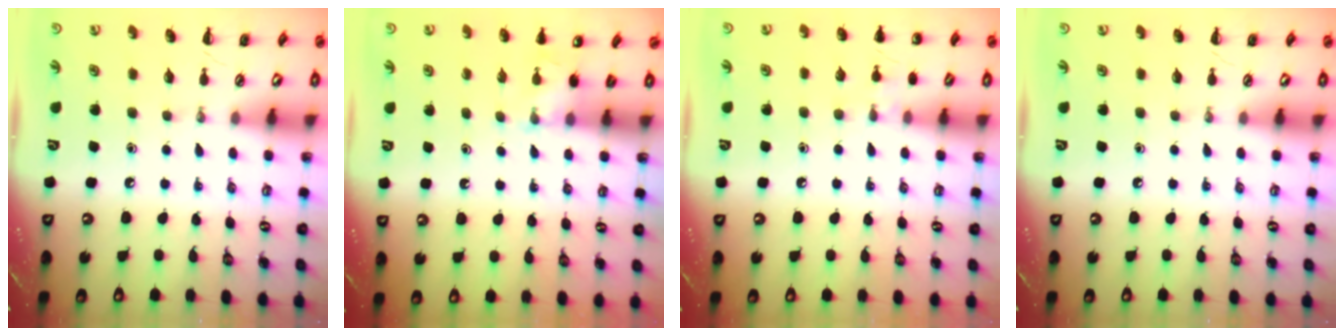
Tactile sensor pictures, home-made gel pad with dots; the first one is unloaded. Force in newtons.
{"total": 4.7, "press": 4.5, "slide": 1.4}
{"total": 6.3, "press": 6.0, "slide": 2.0}
{"total": 0.0}